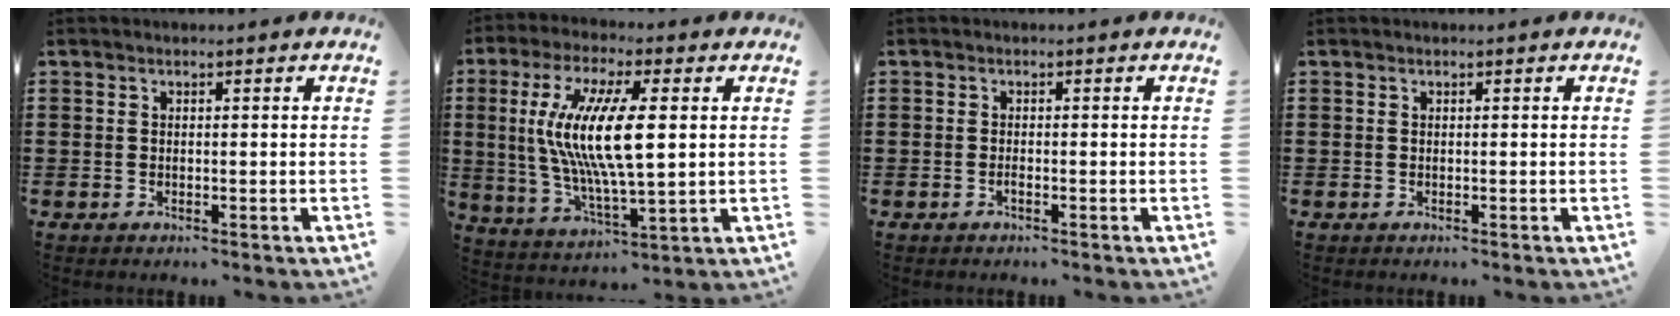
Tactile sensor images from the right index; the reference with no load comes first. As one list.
[{"total": 11.9, "force": [1.7, 3.3, 11.3], "torque": [-0.241, -0.005, 0.023]}, {"total": 0.8, "force": [-0.5, 0.1, 0.6], "torque": [-0.012, -0.004, -0.008]}, {"total": 0.0}]